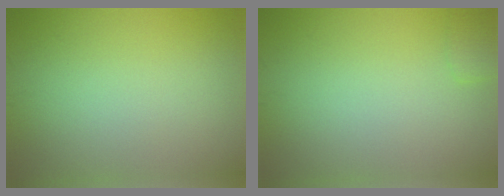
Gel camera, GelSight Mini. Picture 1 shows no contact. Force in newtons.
{"total": 1.5, "press": 1.5, "slide": 0.1}